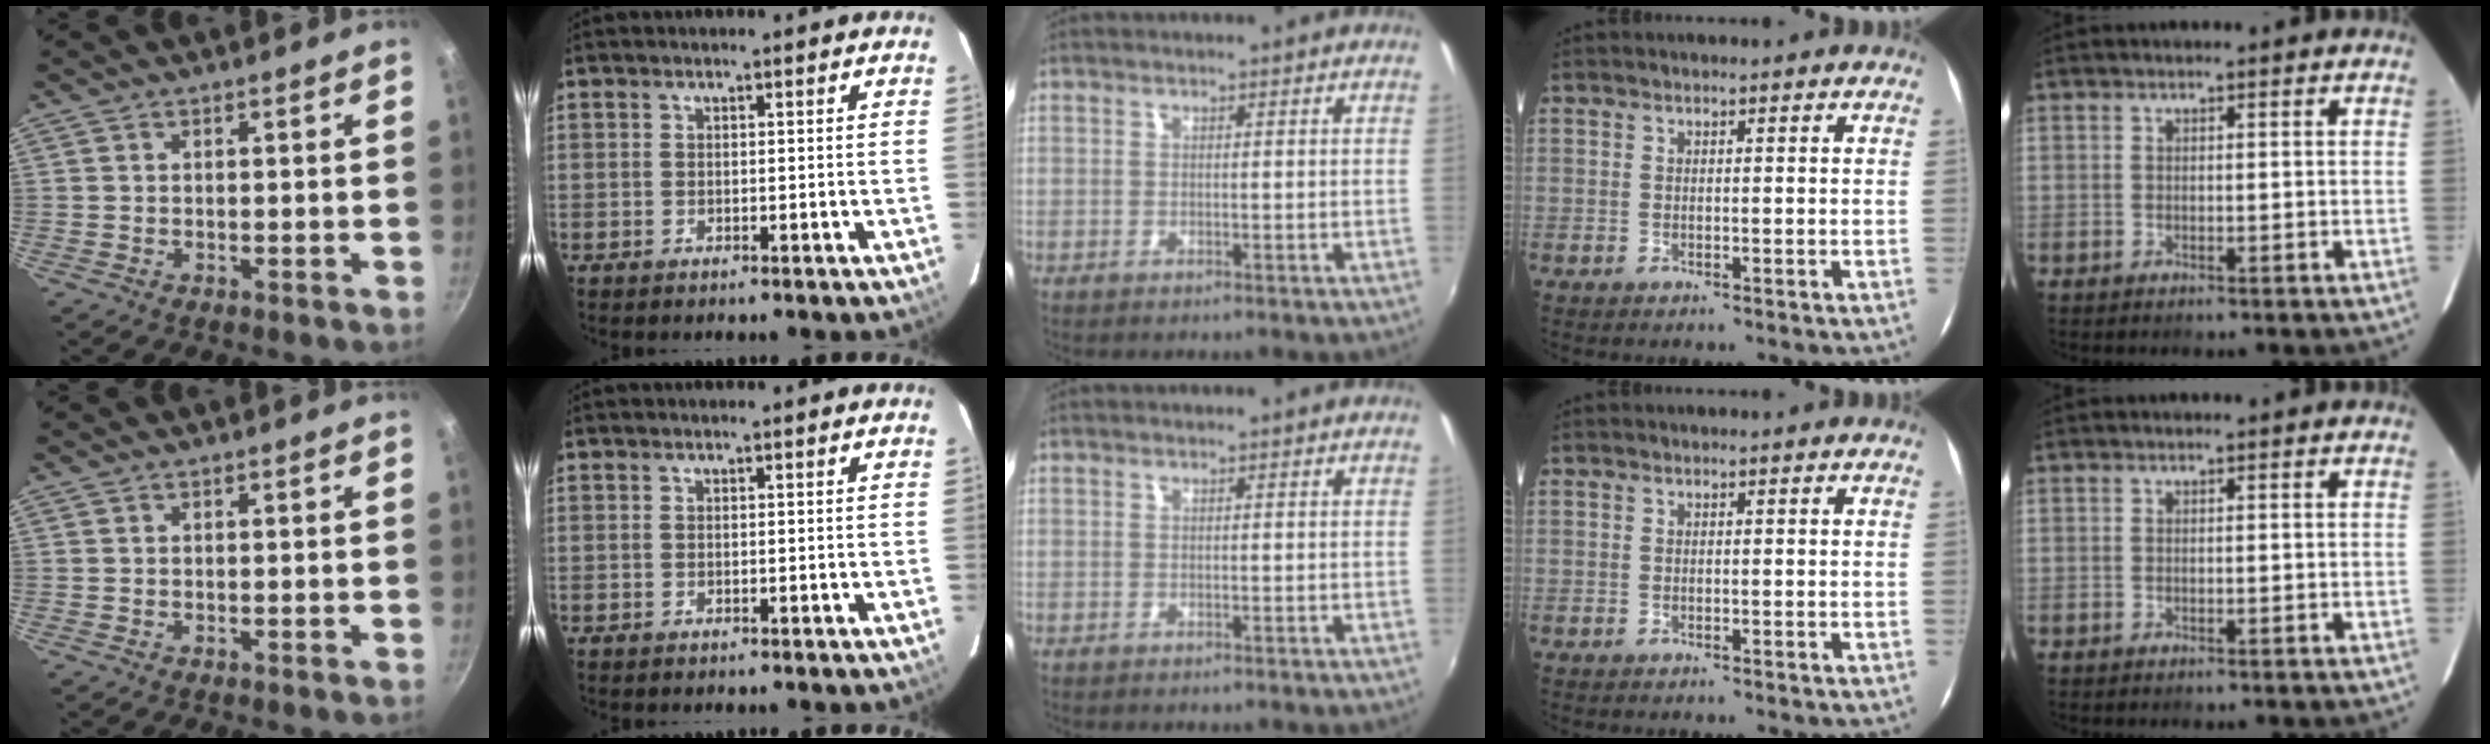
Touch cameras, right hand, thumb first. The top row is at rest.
{}